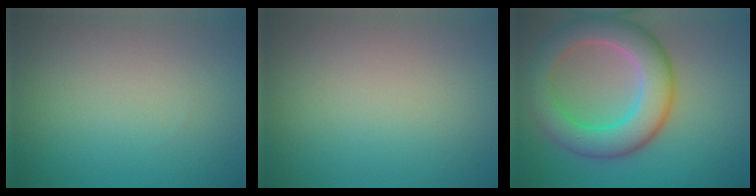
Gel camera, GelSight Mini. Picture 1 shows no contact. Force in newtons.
{"total": 0.0}
{"total": 7.9, "press": 7.9, "slide": 0.5}